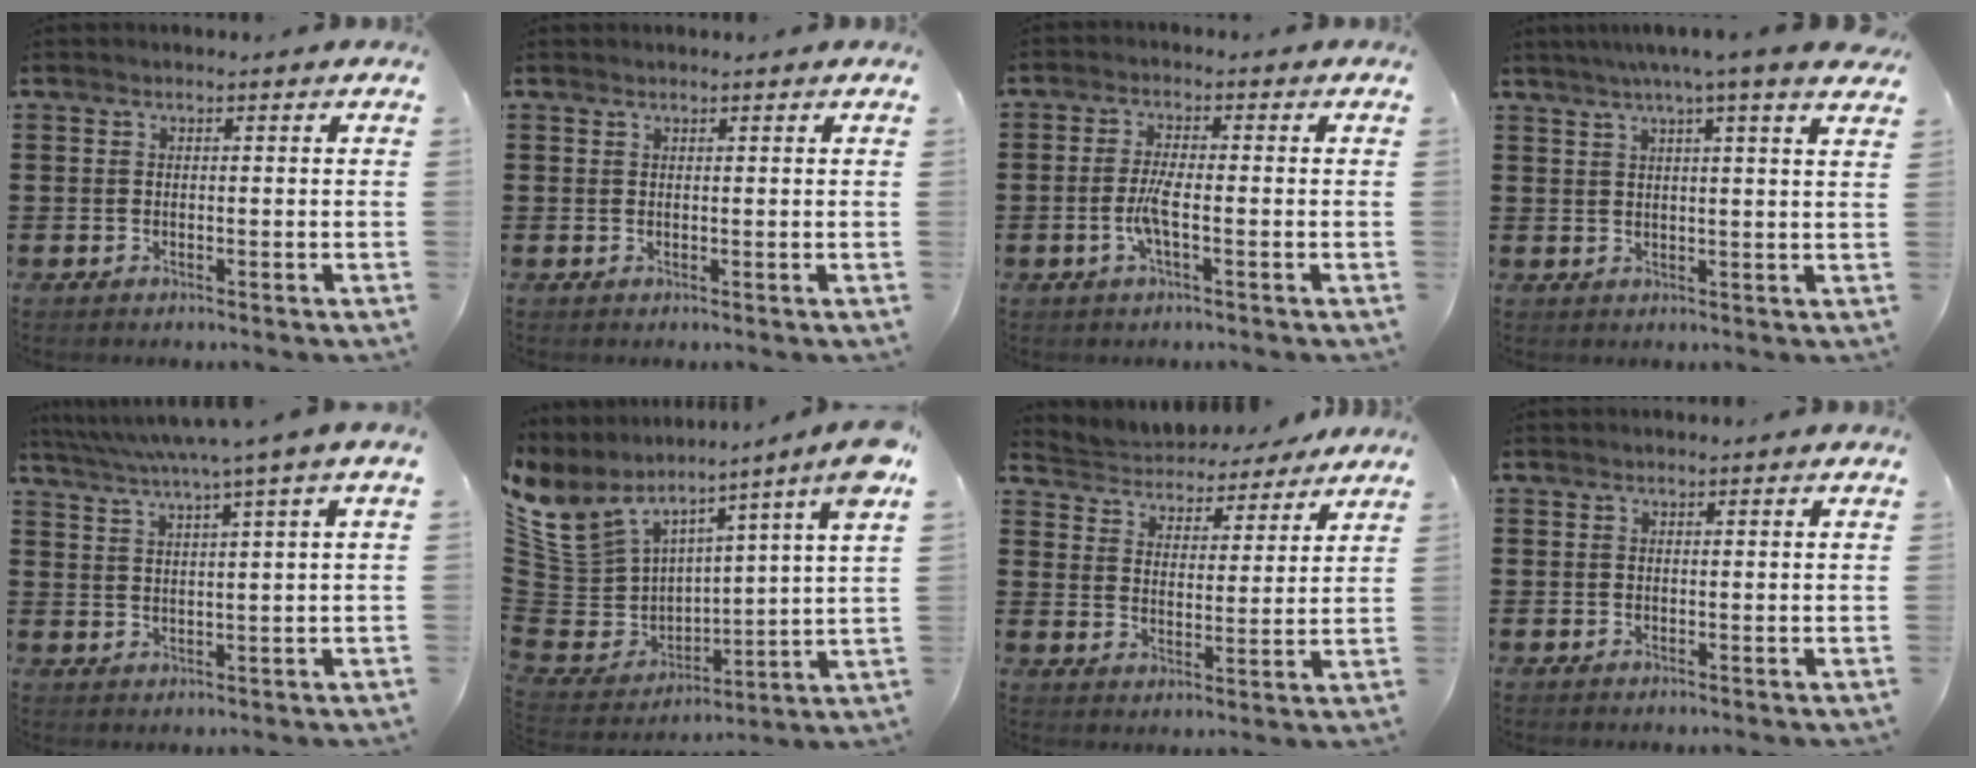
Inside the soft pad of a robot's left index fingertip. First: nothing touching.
{"total": 0.5, "force": [0.5, 0.1, 0.1], "torque": [-0.004, 0.000, 0.011]}
{"total": 3.9, "force": [-1.2, 0.7, 3.7], "torque": [-0.087, -0.005, -0.030]}
{"total": 4.7, "force": [3.6, -0.2, 3.1], "torque": [-0.061, -0.013, 0.059]}
{"total": 4.2, "force": [2.8, -0.9, 3.0], "torque": [-0.068, -0.020, 0.043]}
{"total": 9.1, "force": [7.1, 4.0, 4.2], "torque": [-0.116, -0.052, 0.129]}
{"total": 4.7, "force": [4.6, 0.8, -0.1], "torque": [-0.028, -0.032, 0.078]}
{"total": 0.0}